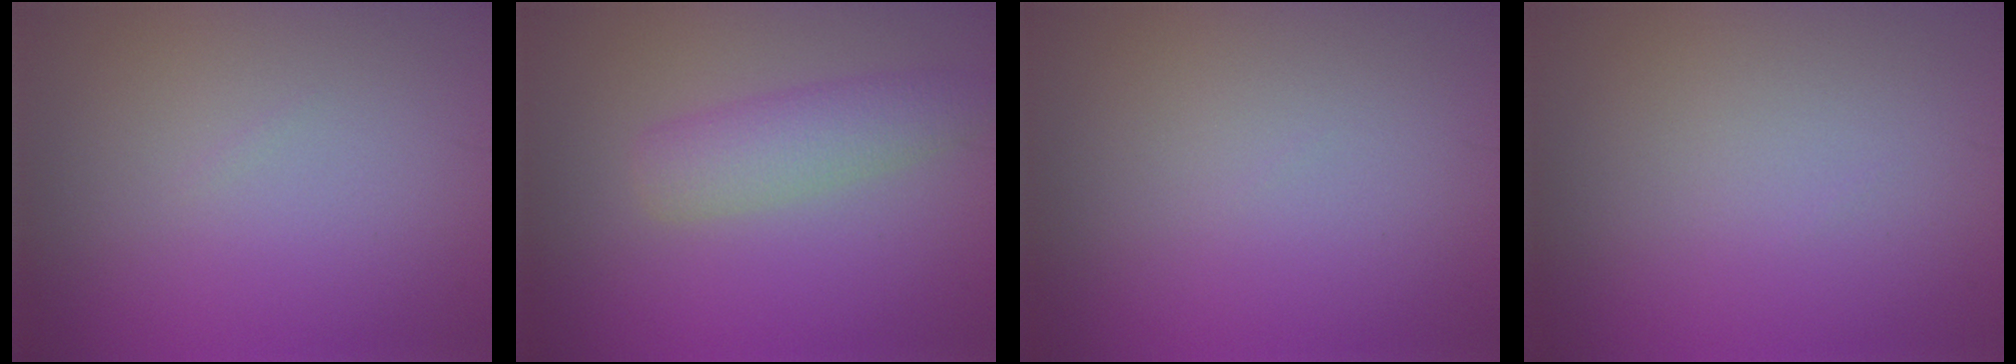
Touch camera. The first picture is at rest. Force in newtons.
{"total": 3.5, "press": 3.5, "slide": 0.1}
{"total": 0.0}
{"total": 0.0}